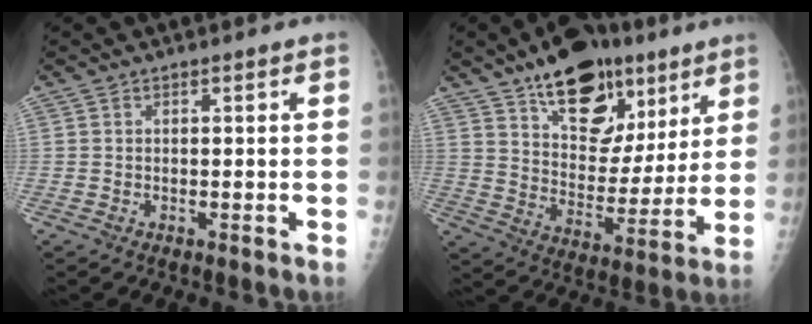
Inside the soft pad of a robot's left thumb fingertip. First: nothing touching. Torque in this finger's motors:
{"motor_torque": [1.45, 1.46, 0.74, -0.34, 0.10]}